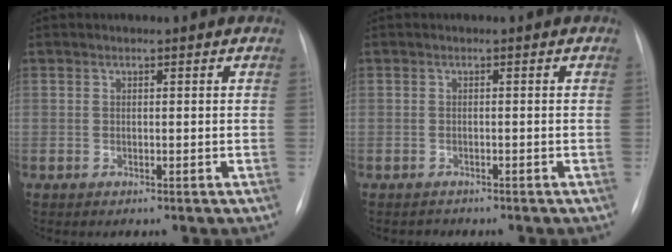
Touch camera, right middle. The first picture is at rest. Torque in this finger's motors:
{"motor_torque": [-0.32, -0.03, -0.09, -0.04]}